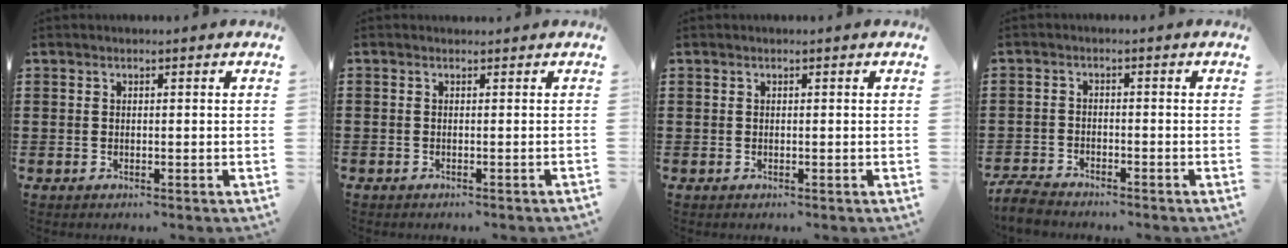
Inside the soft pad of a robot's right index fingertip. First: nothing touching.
{"total": 0.0}
{"total": 0.0}
{"total": 3.6, "force": [-3.5, 0.5, 0.7], "torque": [-0.028, -0.002, -0.075]}